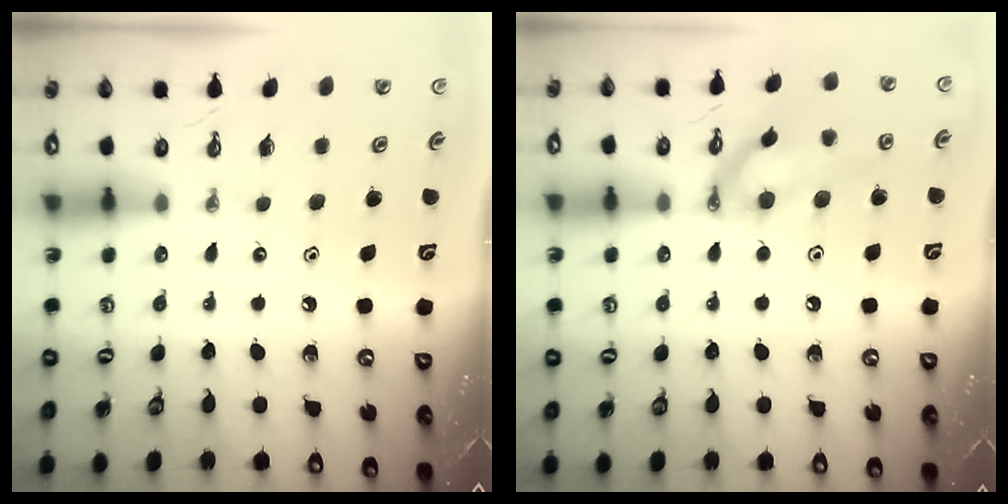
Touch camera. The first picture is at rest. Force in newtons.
{"total": 13.3, "press": 13.2, "slide": 1.6}